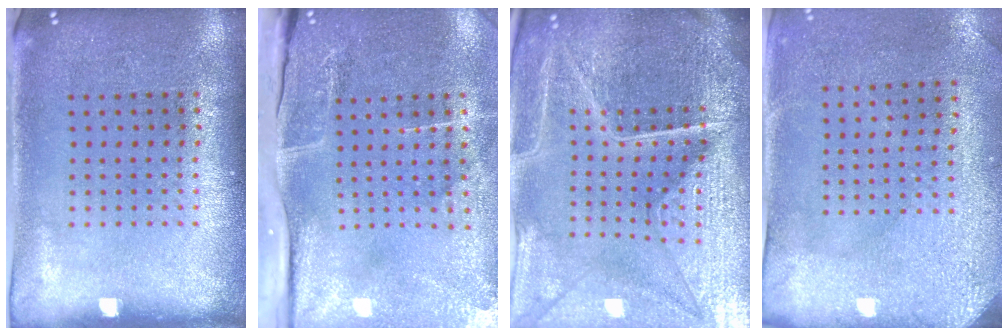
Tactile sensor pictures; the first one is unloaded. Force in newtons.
{"total": 4.9, "press": 3.9, "slide": 3.0}
{"total": 6.2, "press": 5.5, "slide": 2.9}
{"total": 3.0, "press": 2.5, "slide": 1.7}